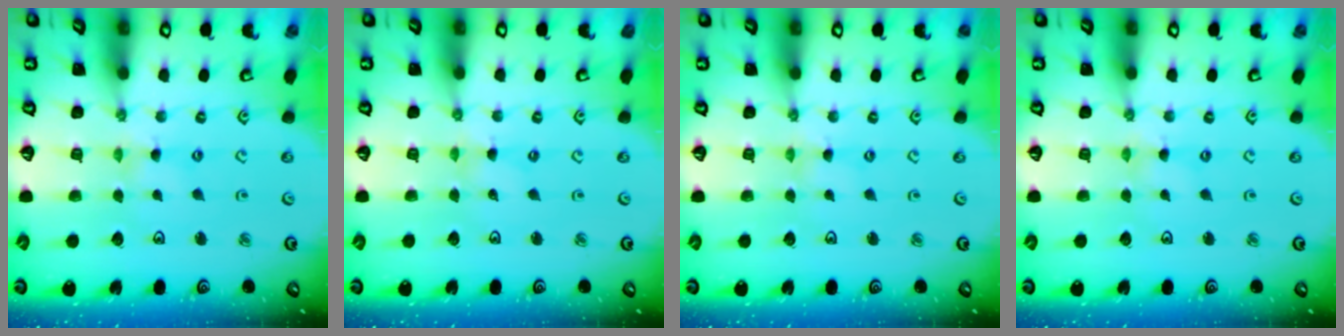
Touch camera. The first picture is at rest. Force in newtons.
{"total": 0.0}
{"total": 1.2, "press": 1.1, "slide": 0.2}
{"total": 0.5, "press": 0.5, "slide": 0.1}